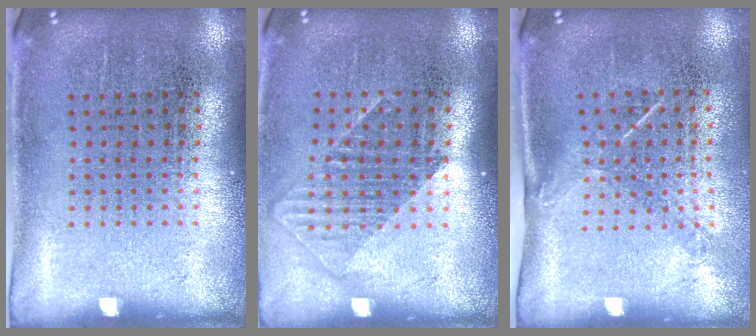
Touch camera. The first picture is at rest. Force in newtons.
{"total": 1.3, "press": 0.9, "slide": 0.9}
{"total": 1.4, "press": 1.0, "slide": 1.1}